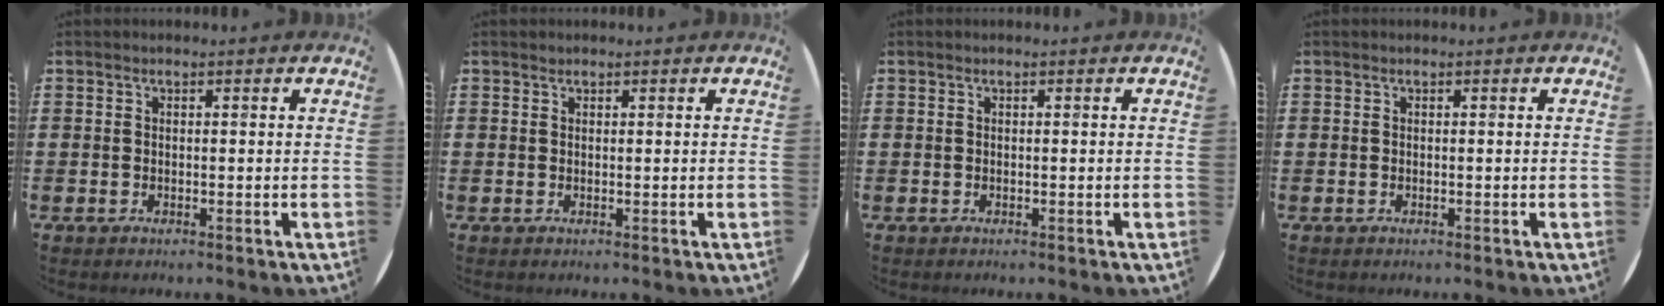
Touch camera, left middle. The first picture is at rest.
{"total": 0.0}
{"total": 0.0}
{"total": 0.0}